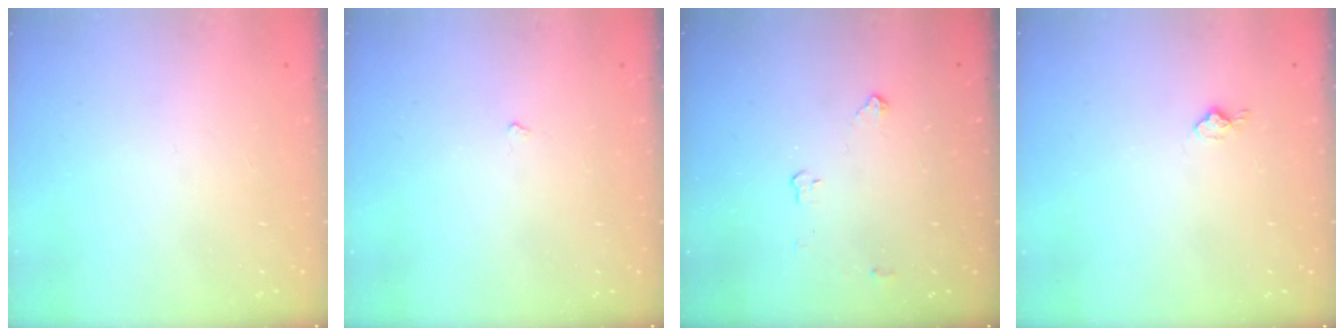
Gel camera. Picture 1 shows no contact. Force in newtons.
{"total": 2.2, "press": 2.1, "slide": 0.4}
{"total": 2.6, "press": 2.6, "slide": 0.4}
{"total": 3.6, "press": 3.5, "slide": 0.4}